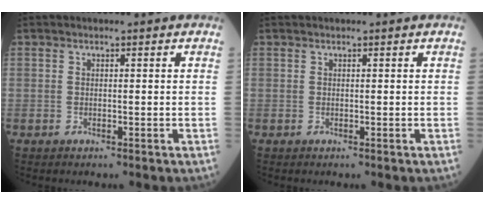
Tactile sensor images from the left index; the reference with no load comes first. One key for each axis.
{"total": 0.0}